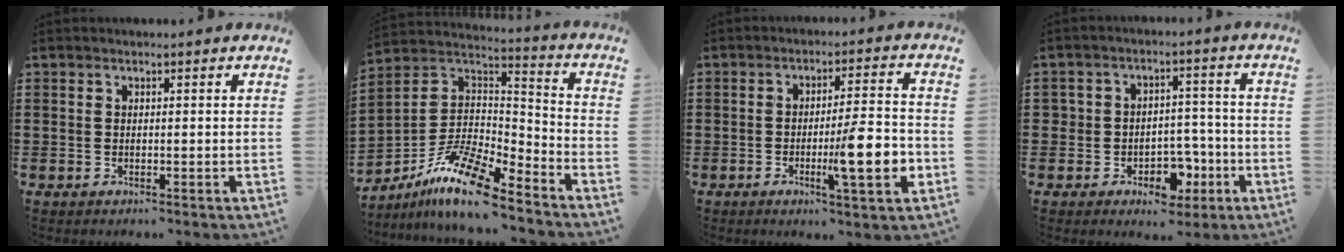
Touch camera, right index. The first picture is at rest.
{"total": 11.6, "force": [-8.8, 2.5, 7.2], "torque": [-0.152, 0.014, -0.178]}
{"total": 10.7, "force": [-2.9, 1.6, 10.2], "torque": [-0.146, -0.007, -0.047]}
{"total": 5.9, "force": [-2.3, 4.8, 2.7], "torque": [-0.046, 0.015, -0.039]}